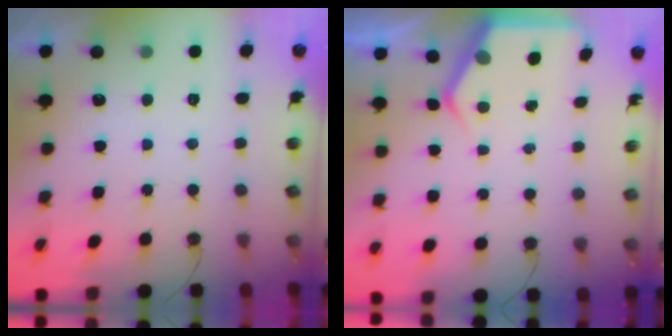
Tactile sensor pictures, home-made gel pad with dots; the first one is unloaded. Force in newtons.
{"total": 4.4, "press": 4.4, "slide": 0.4}